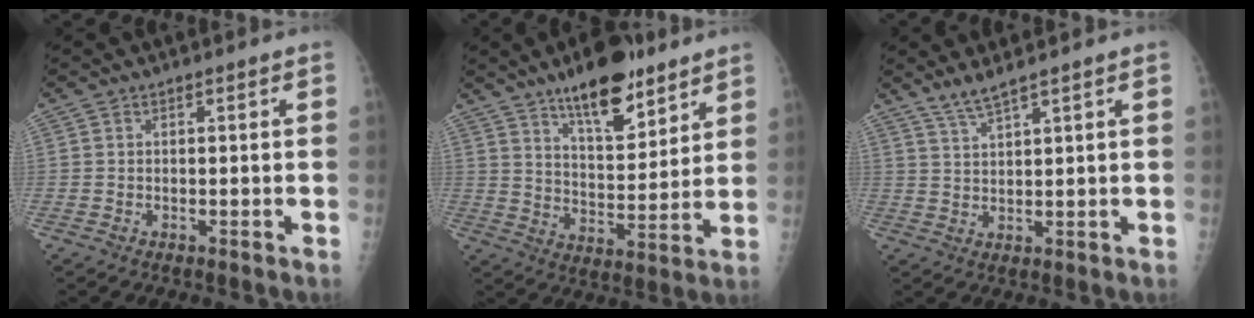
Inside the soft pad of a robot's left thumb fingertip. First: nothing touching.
{"total": 15.1, "force": [10.3, 5.6, 9.6], "torque": [-0.116, -0.063, 0.168]}
{"total": 4.0, "force": [3.3, -0.1, 2.1], "torque": [-0.046, -0.016, 0.072]}